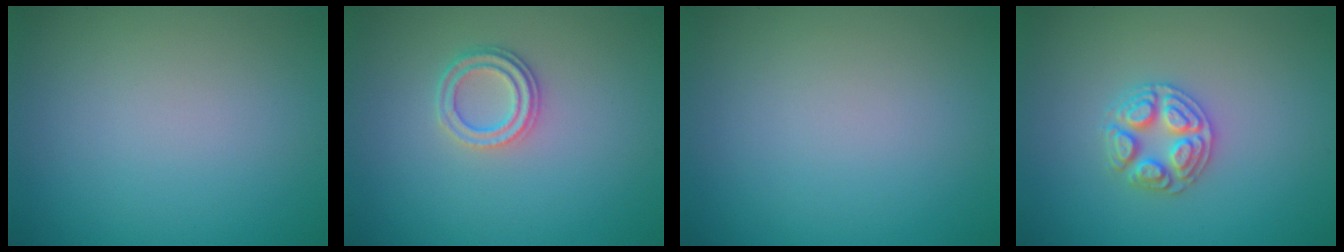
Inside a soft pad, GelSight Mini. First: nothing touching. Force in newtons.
{"total": 2.3, "press": 2.1, "slide": 1.0}
{"total": 0.0}
{"total": 3.0, "press": 2.9, "slide": 0.4}